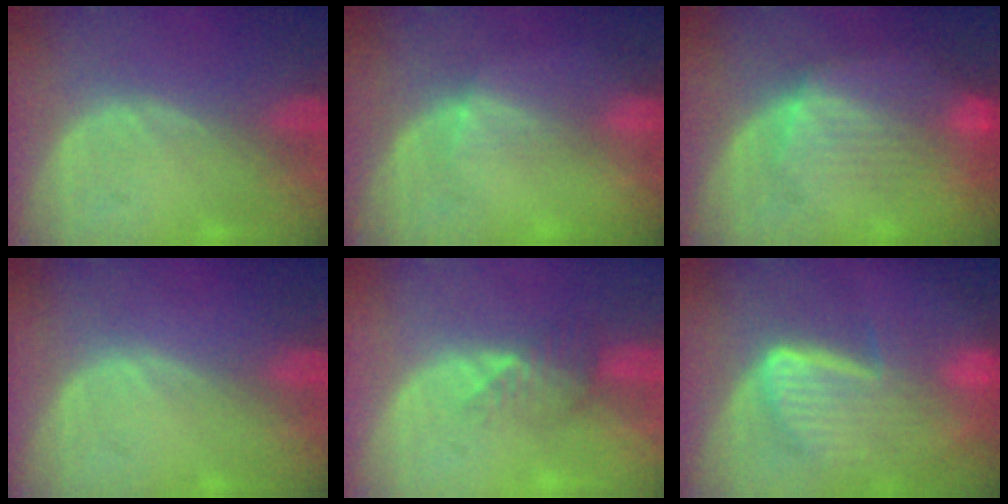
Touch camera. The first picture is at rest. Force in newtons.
{"total": 2.4, "press": 2.1, "slide": 1.2}
{"total": 8.8, "press": 8.1, "slide": 3.6}
{"total": 0.0}
{"total": 3.5, "press": 3.1, "slide": 1.7}
{"total": 9.2, "press": 8.1, "slide": 4.5}